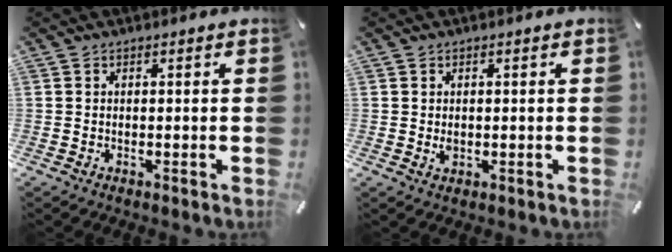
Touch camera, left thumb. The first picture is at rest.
{"total": 1.4, "force": [0.1, 1.1, 0.9], "torque": [-0.010, 0.000, -0.001]}